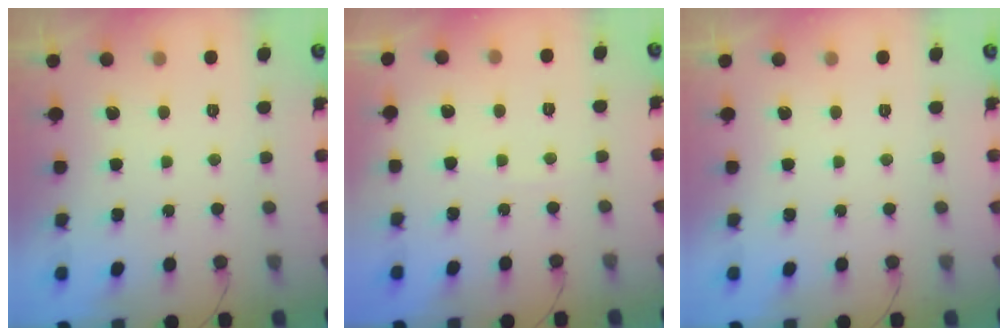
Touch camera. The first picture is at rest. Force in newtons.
{"total": 2.4, "press": 2.3, "slide": 0.3}
{"total": 0.0}